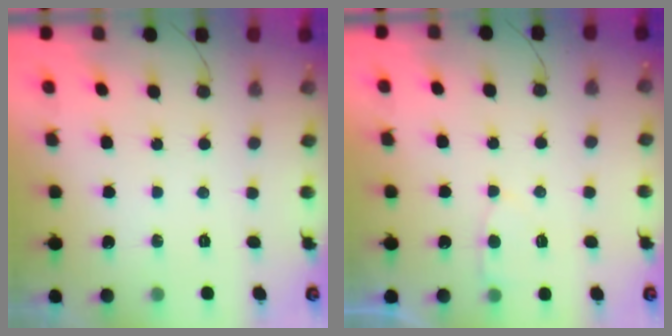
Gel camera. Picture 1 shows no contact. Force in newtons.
{"total": 3.0, "press": 3.0, "slide": 0.4}